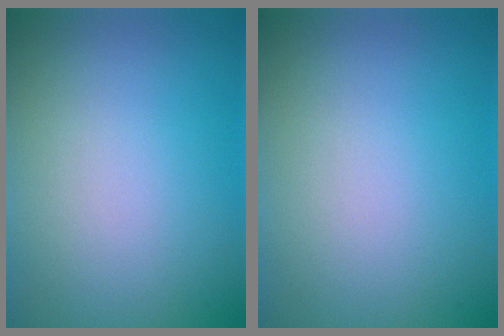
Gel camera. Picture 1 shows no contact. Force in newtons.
{"total": 0.0}